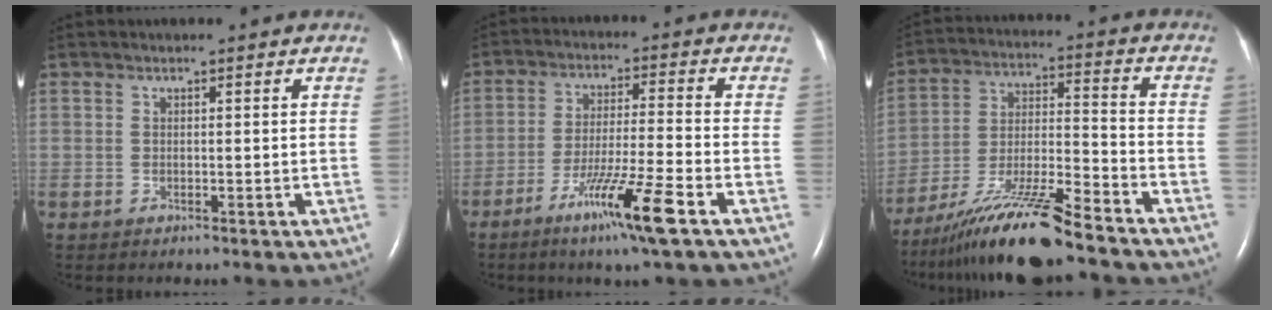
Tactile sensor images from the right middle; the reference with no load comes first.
{"total": 10.3, "force": [-5.9, -0.9, 8.4], "torque": [-0.156, -0.027, -0.106]}
{"total": 16.1, "force": [-13.2, 0.6, 9.2], "torque": [-0.191, -0.021, -0.240]}